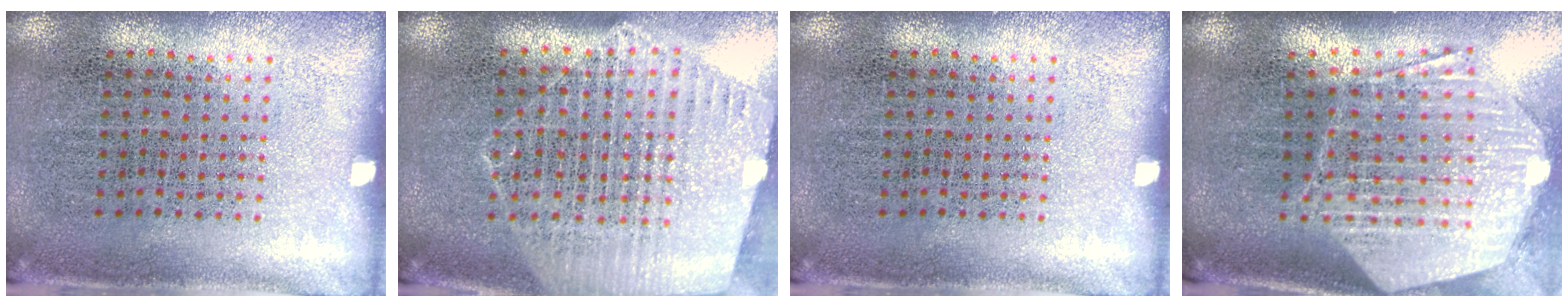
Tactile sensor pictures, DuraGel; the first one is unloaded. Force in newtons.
{"total": 1.4, "press": 1.4, "slide": 0.3}
{"total": 0.0}
{"total": 3.0, "press": 2.4, "slide": 1.8}